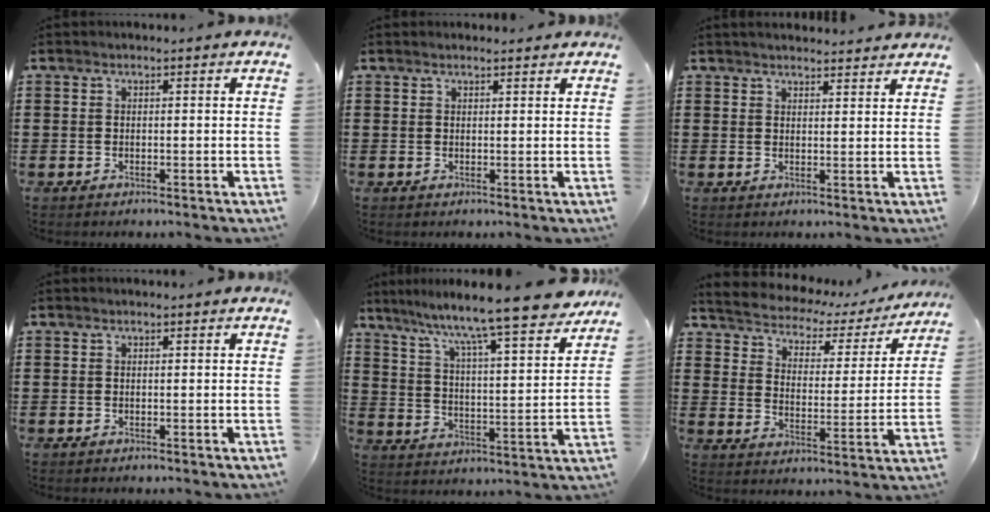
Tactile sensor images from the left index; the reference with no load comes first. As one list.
[{"total": 1.0, "force": [0.9, 0.1, 0.4], "torque": [-0.008, 0.001, 0.017]}, {"total": 2.2, "force": [2.2, 0.1, 0.1], "torque": [-0.007, -0.002, 0.043]}, {"total": 0.0}, {"total": 10.0, "force": [8.8, -0.8, 4.8], "torque": [-0.110, -0.069, 0.138]}, {"total": 2.9, "force": [2.7, 1.1, 0.3], "torque": [-0.028, -0.026, 0.035]}]